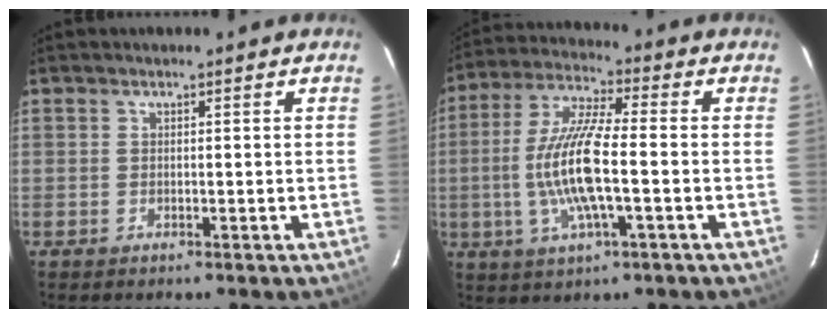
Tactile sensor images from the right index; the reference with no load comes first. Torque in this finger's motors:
{"motor_torque": [2.14, 0.00, 1.06, 0.21]}